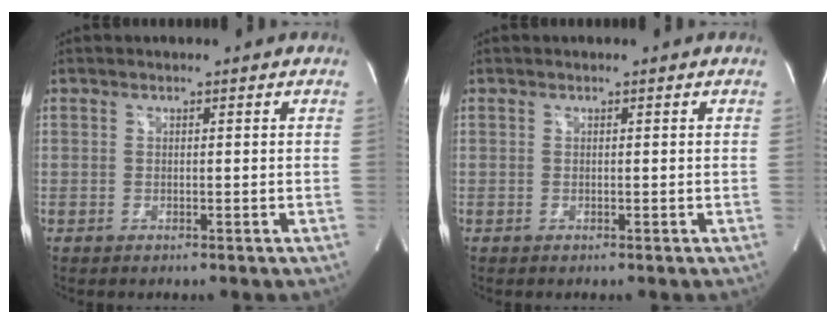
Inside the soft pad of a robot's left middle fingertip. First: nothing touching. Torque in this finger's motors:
{"motor_torque": [-0.12, 0.01, 0.00, -0.01]}